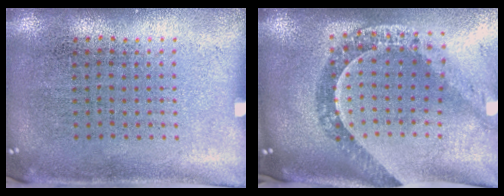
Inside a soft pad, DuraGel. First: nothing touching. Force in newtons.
{"total": 1.4, "press": 1.3, "slide": 0.6}